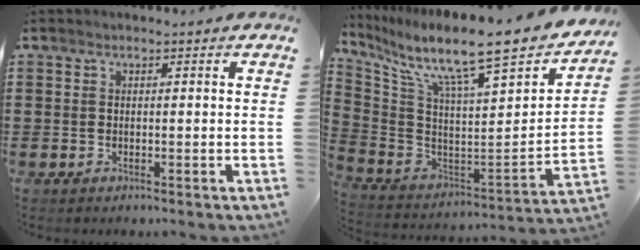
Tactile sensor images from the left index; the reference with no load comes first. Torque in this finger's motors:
{"motor_torque": [1.30, 0.83, 1.05, 0.21]}